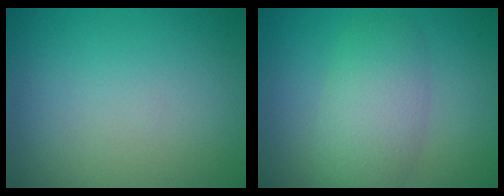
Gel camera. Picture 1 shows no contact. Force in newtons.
{"total": 4.6, "press": 4.6, "slide": 0.1}